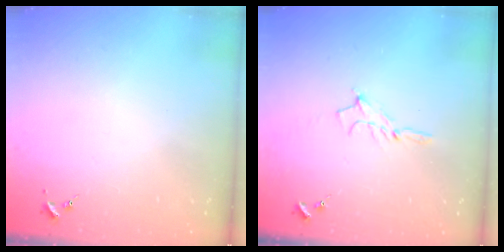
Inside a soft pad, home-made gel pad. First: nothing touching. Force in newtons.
{"total": 6.4, "press": 6.4, "slide": 0.7}